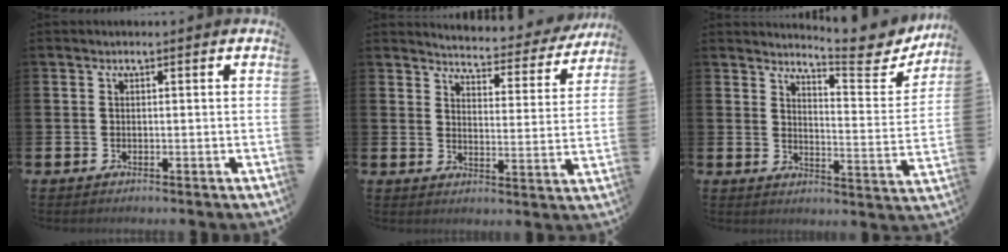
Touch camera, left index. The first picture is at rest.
{"total": 4.1, "force": [4.1, 0.5, 0.3], "torque": [-0.024, -0.037, 0.064]}
{"total": 7.1, "force": [6.6, 0.9, 2.7], "torque": [-0.044, -0.054, 0.105]}